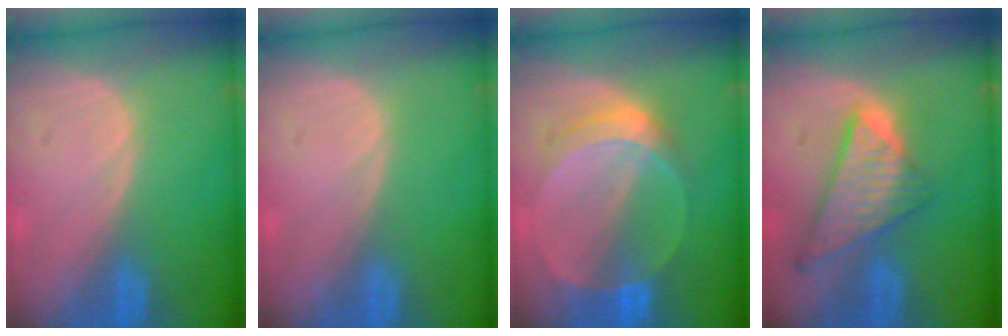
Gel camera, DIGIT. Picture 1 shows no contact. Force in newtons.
{"total": 0.0}
{"total": 6.1, "press": 5.7, "slide": 2.2}
{"total": 8.6, "press": 7.3, "slide": 4.5}